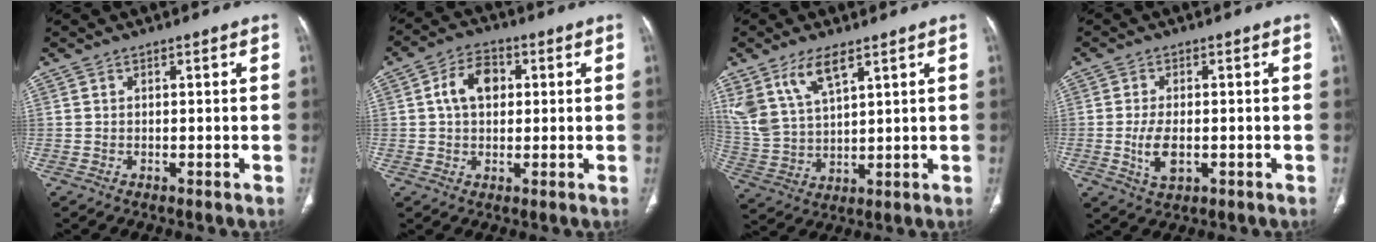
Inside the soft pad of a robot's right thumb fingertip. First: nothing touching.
{"total": 7.3, "force": [1.4, 5.2, 5.0], "torque": [-0.073, 0.013, 0.019]}
{"total": 10.8, "force": [6.6, 4.5, 7.4], "torque": [-0.150, -0.019, 0.144]}
{"total": 5.3, "force": [-1.1, 2.7, 4.4], "torque": [-0.090, -0.003, -0.015]}